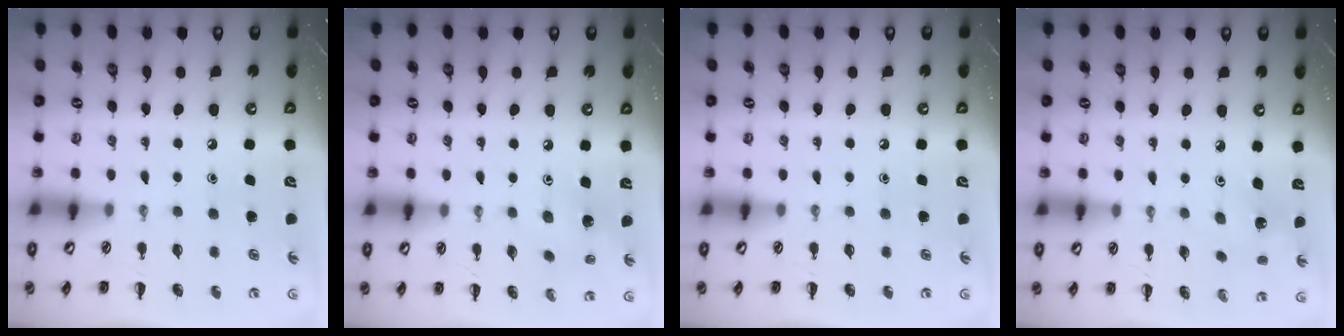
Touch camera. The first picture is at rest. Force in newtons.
{"total": 2.5, "press": 2.4, "slide": 0.7}
{"total": 0.0}
{"total": 2.3, "press": 2.2, "slide": 0.7}